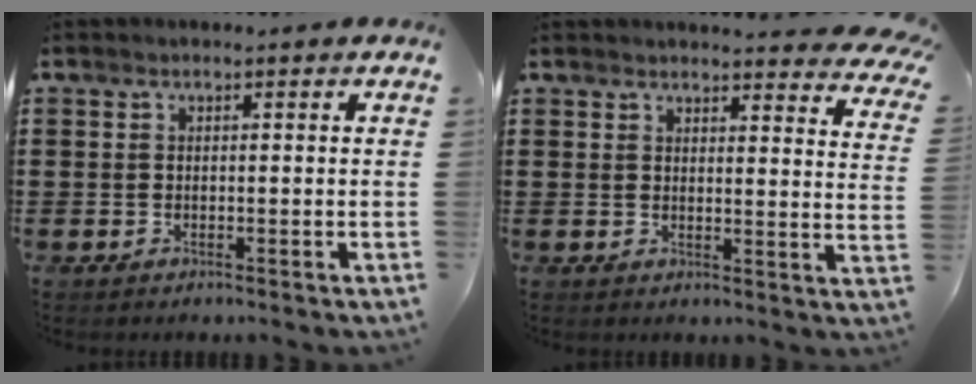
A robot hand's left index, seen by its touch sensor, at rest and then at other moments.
{"total": 3.7, "force": [3.6, -0.1, 0.8], "torque": [-0.015, -0.022, 0.063]}